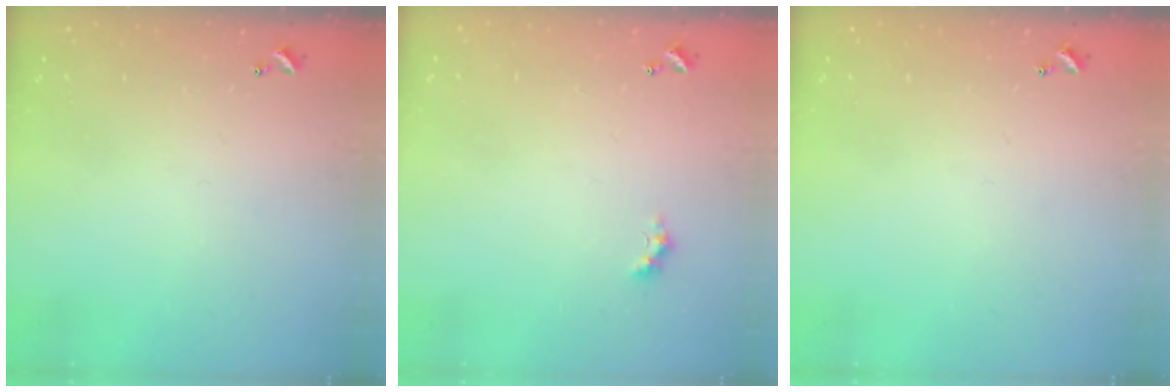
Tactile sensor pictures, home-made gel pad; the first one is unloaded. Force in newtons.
{"total": 1.1, "press": 1.1, "slide": 0.4}
{"total": 0.0}